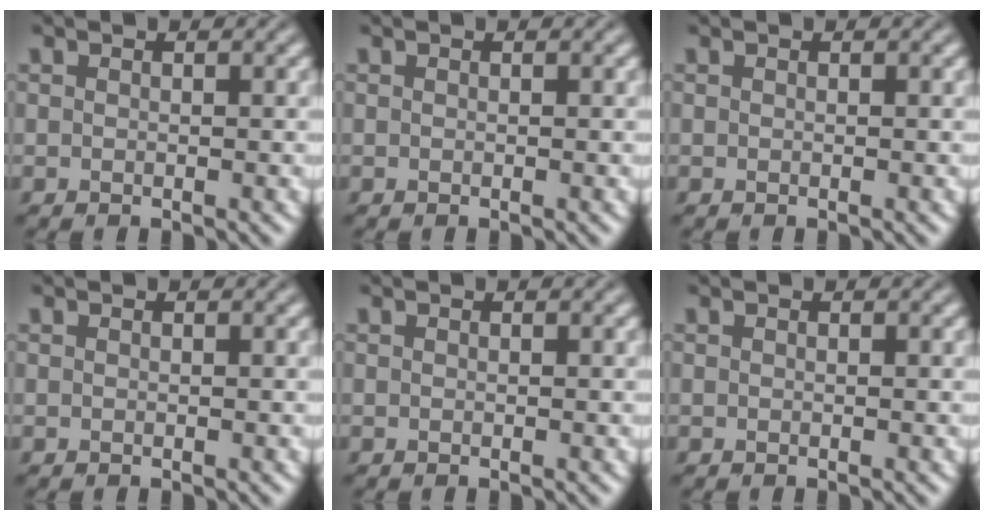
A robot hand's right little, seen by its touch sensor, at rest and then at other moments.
{"total": 0.0}
{"total": 0.0}
{"total": 0.0}
{"total": 0.0}
{"total": 0.0}